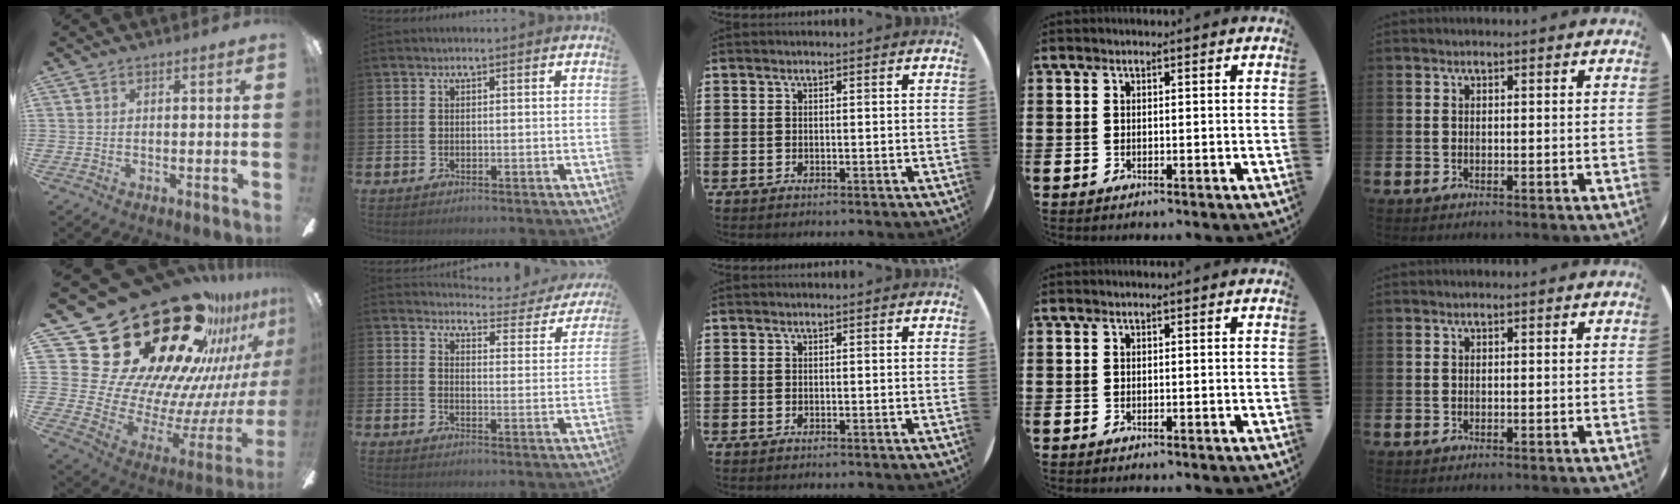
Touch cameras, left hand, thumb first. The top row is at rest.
{"thumb": {"total": 40.6, "force": [24.4, 21.3, 24.4], "torque": [-0.337, -0.234, 0.508]}, "index": {"total": 3.4, "force": [3.2, 0.7, 0.6], "torque": [-0.017, -0.033, 0.049]}}